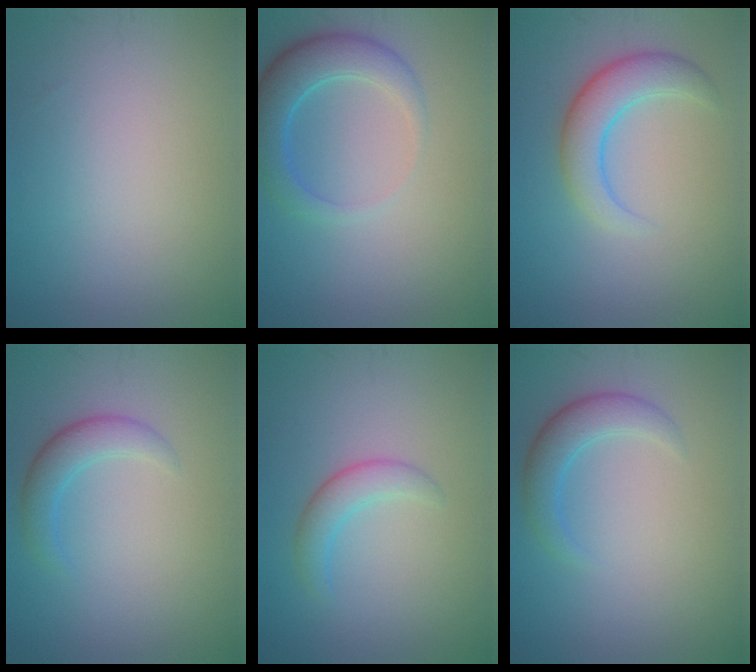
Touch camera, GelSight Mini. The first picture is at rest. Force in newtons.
{"total": 4.2, "press": 4.2, "slide": 0.3}
{"total": 4.0, "press": 4.0, "slide": 0.1}
{"total": 2.5, "press": 2.5, "slide": 0.0}
{"total": 2.2, "press": 2.2, "slide": 0.2}
{"total": 2.8, "press": 2.8, "slide": 0.0}